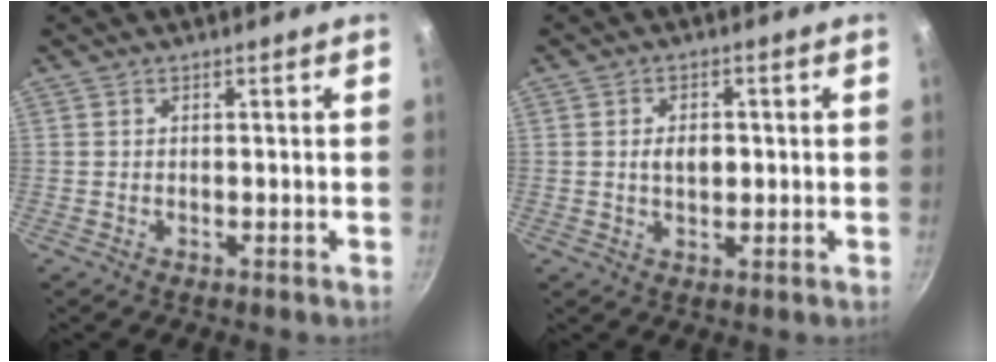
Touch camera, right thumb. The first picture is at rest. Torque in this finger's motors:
{"motor_torque": [0.00, 0.03, -0.01, 0.09, 0.11]}